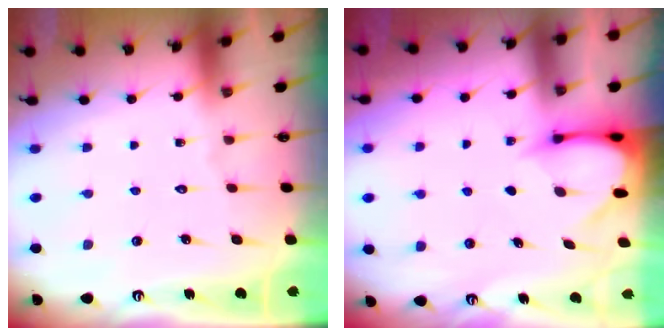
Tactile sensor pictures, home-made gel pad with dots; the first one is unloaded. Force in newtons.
{"total": 3.3, "press": 3.2, "slide": 0.3}